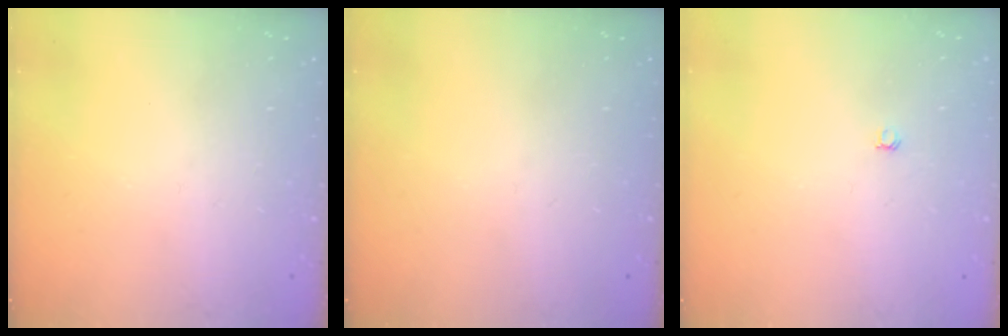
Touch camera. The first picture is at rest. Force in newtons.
{"total": 0.0}
{"total": 3.0, "press": 3.0, "slide": 0.3}